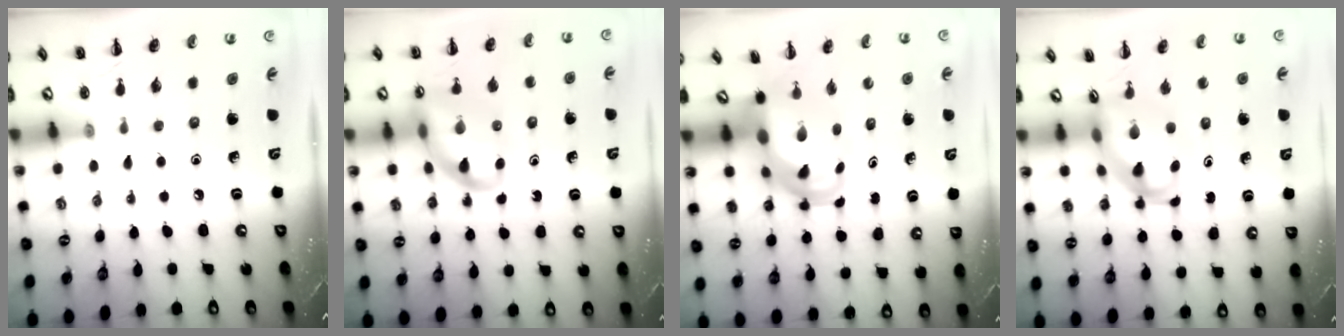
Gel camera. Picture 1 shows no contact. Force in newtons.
{"total": 13.7, "press": 13.4, "slide": 2.8}
{"total": 7.1, "press": 6.9, "slide": 1.6}
{"total": 4.6, "press": 4.4, "slide": 1.1}